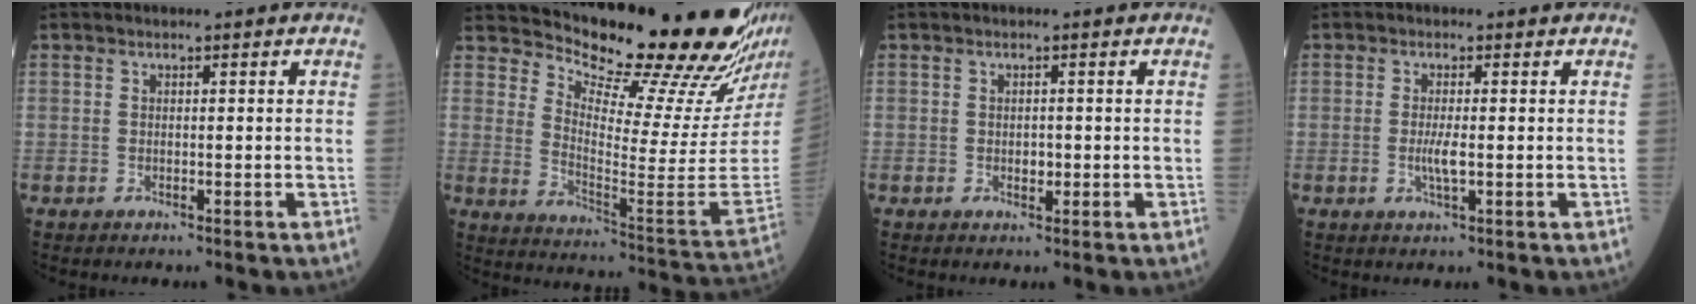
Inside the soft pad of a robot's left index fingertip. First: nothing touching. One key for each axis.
{"total": 22.6, "fx": 20.2, "fy": 0.6, "fz": 10.1, "tx": -0.172, "ty": -0.126, "tz": 0.270}
{"total": 1.4, "fx": -0.6, "fy": 0.9, "fz": 0.9, "tx": -0.017, "ty": -0.004, "tz": -0.008}
{"total": 2.3, "fx": -0.6, "fy": 0.3, "fz": 2.2, "tx": -0.051, "ty": -0.009, "tz": -0.011}